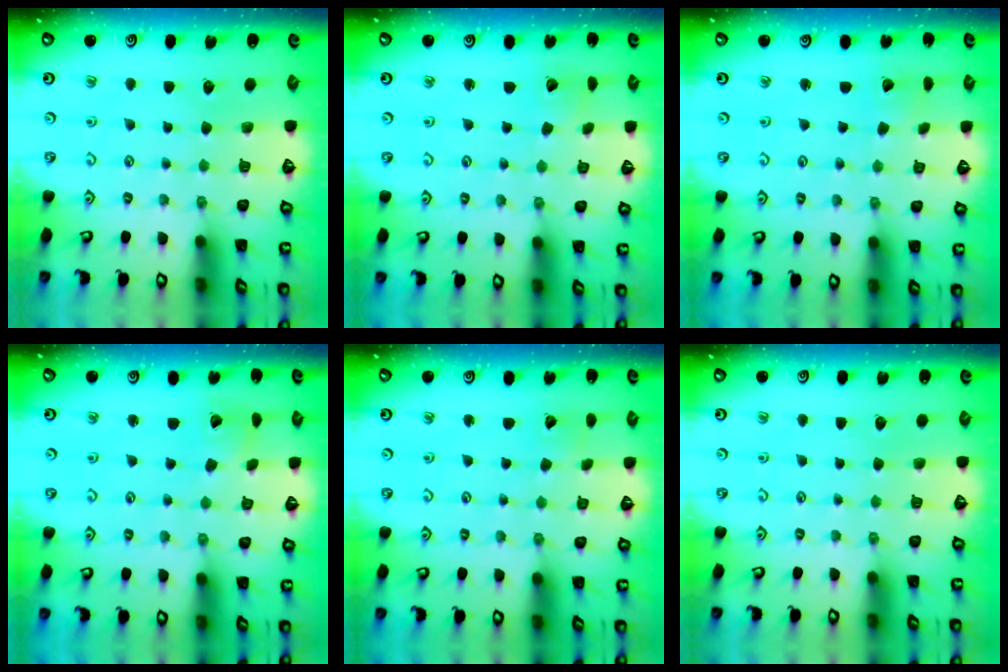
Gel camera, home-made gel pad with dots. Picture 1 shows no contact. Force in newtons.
{"total": 2.0, "press": 2.0, "slide": 0.3}
{"total": 2.6, "press": 2.6, "slide": 0.1}
{"total": 4.4, "press": 4.4, "slide": 0.5}
{"total": 2.1, "press": 2.1, "slide": 0.2}
{"total": 0.0}